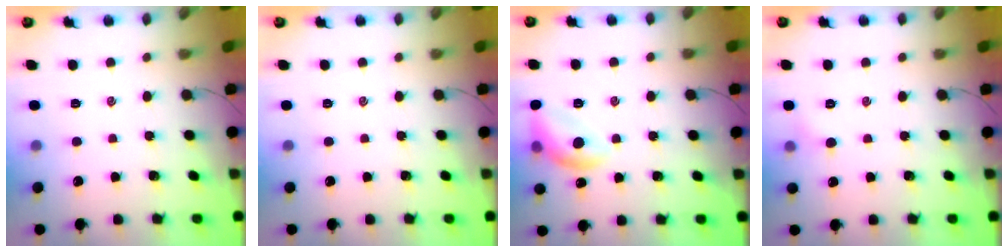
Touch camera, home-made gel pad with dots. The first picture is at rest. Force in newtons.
{"total": 0.0}
{"total": 11.6, "press": 11.6, "slide": 0.7}
{"total": 3.3, "press": 3.1, "slide": 1.0}